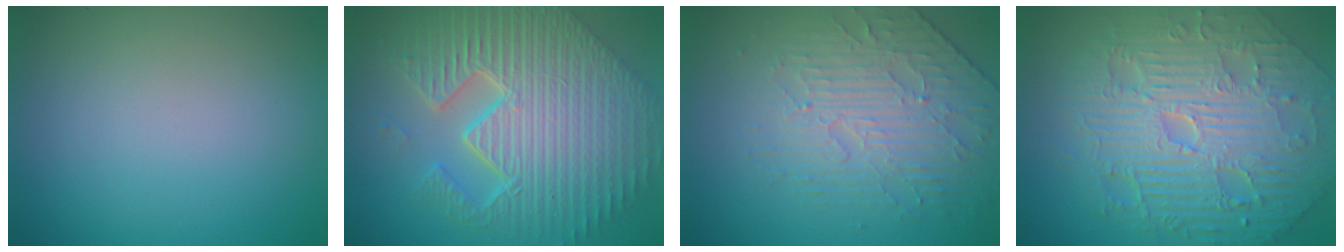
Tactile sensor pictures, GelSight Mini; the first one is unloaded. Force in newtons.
{"total": 11.5, "press": 7.5, "slide": 8.6}
{"total": 3.9, "press": 3.6, "slide": 1.6}
{"total": 11.2, "press": 7.2, "slide": 8.6}